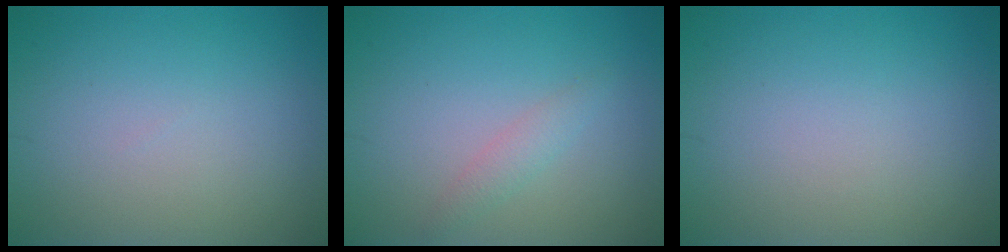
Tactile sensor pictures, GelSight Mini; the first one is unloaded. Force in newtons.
{"total": 1.3, "press": 1.3, "slide": 0.1}
{"total": 0.0}